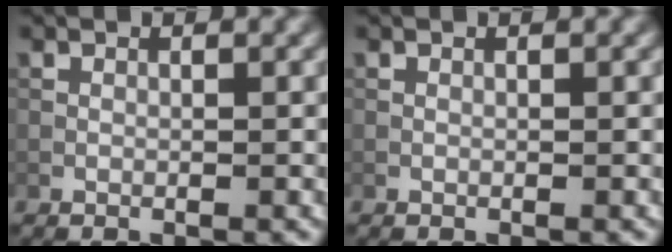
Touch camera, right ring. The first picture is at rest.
{"total": 0.0}